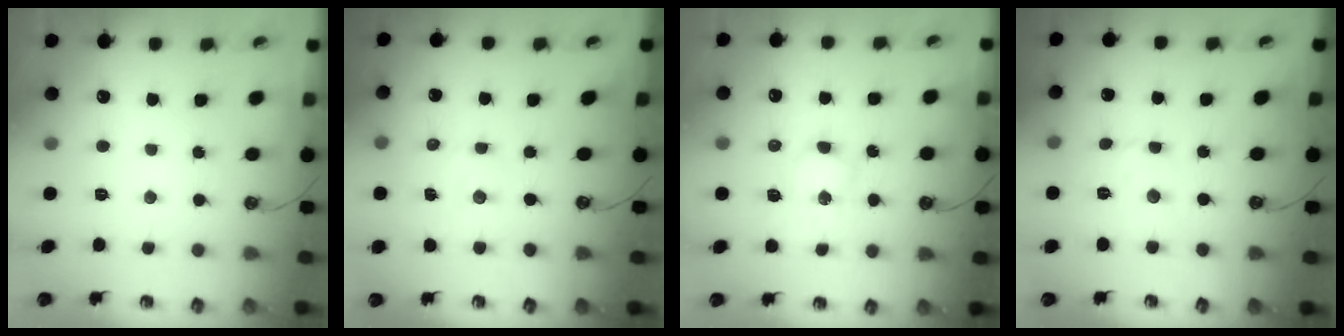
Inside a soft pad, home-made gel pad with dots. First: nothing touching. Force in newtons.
{"total": 1.2, "press": 1.2, "slide": 0.1}
{"total": 6.5, "press": 6.4, "slide": 0.5}
{"total": 3.4, "press": 3.4, "slide": 0.4}